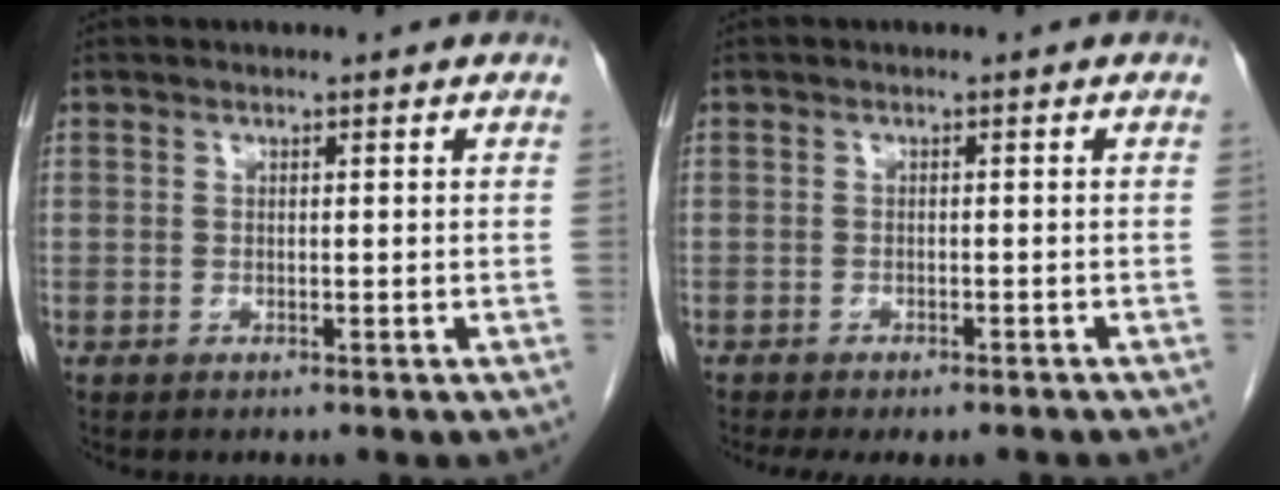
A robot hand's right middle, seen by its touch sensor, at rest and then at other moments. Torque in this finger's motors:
{"motor_torque": [0.68, -0.50, 0.13, 0.04]}